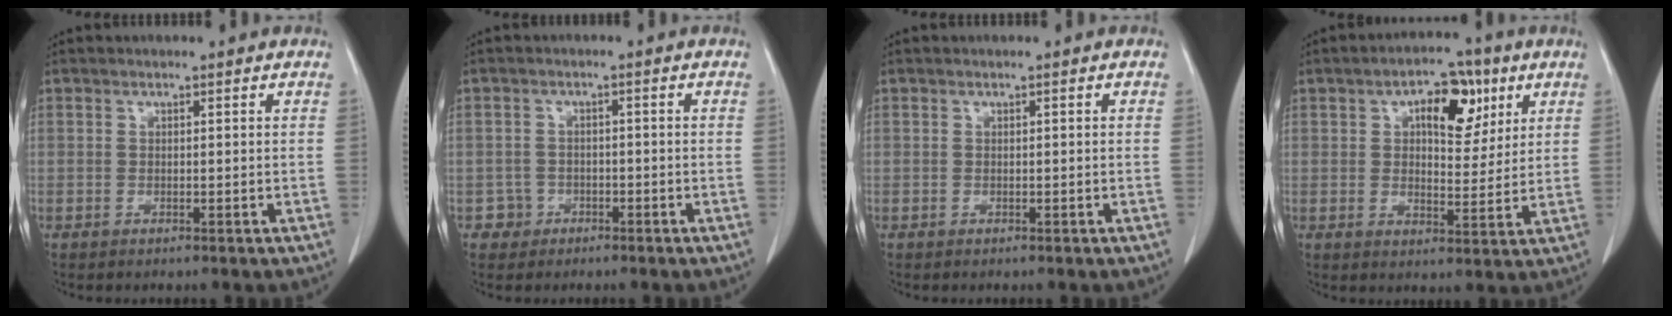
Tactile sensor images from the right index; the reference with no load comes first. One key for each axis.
{"total": 2.6, "fx": -1.3, "fy": 2.3, "fz": -0.4, "tx": 0.014, "ty": 0.013, "tz": -0.027}
{"total": 0.0}
{"total": 9.3, "fx": 4.0, "fy": 4.4, "fz": 7.2, "tx": -0.101, "ty": 0.018, "tz": 0.059}